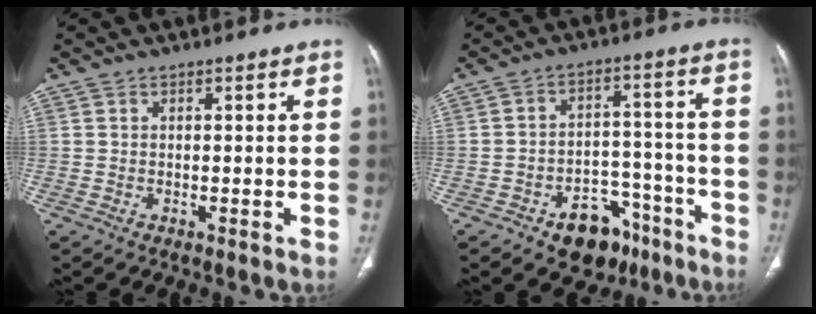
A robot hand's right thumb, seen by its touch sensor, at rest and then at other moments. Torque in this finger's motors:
{"motor_torque": [1.93, 0.51, 0.86, -0.66, 0.02]}